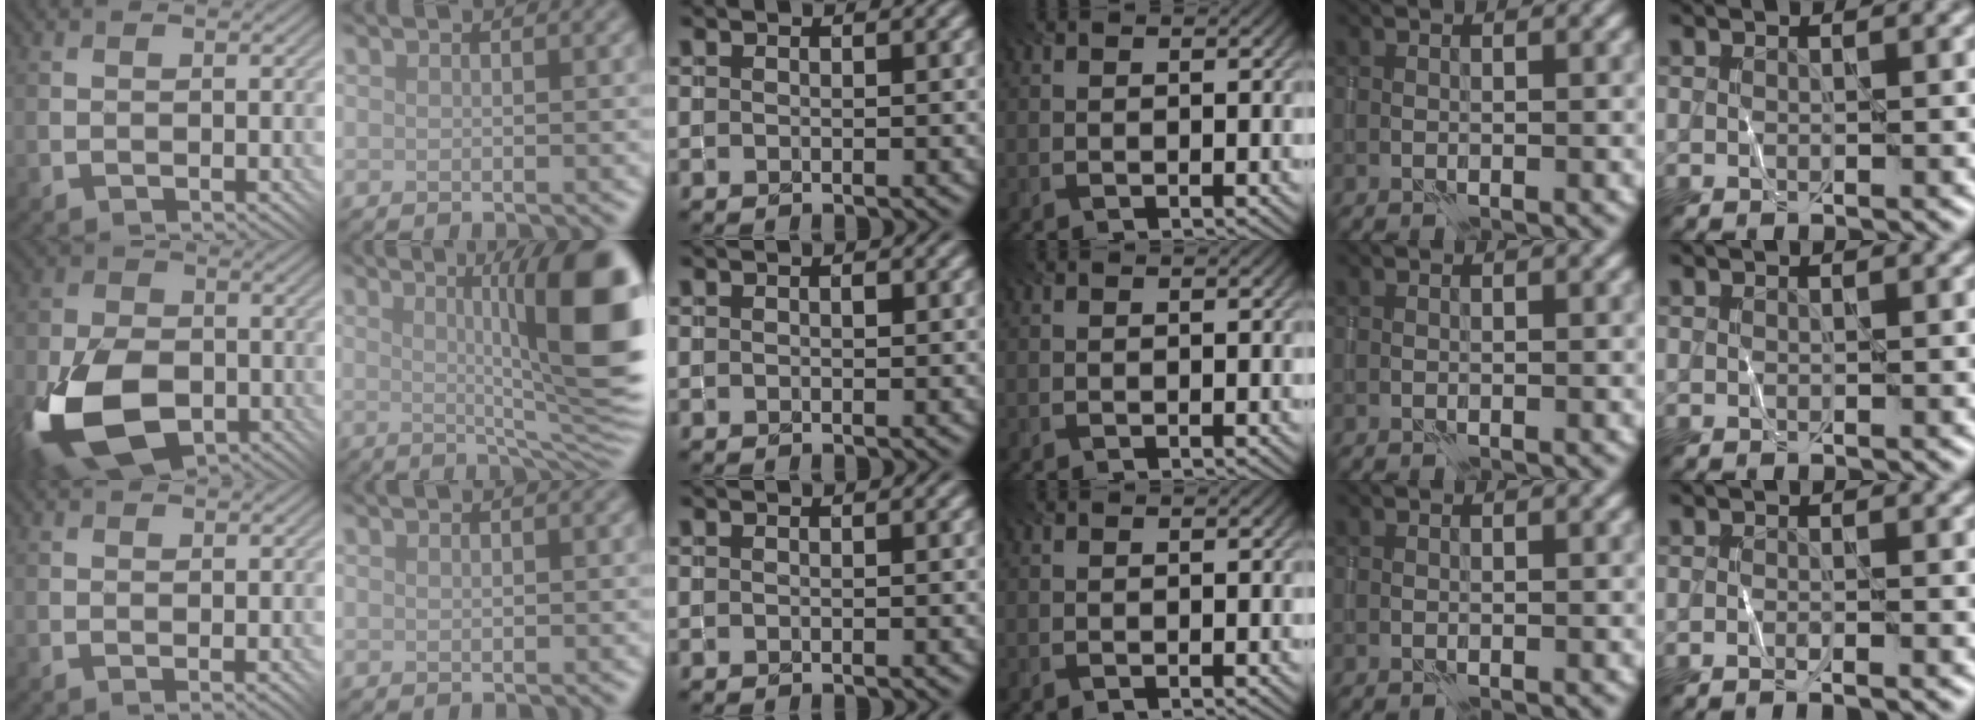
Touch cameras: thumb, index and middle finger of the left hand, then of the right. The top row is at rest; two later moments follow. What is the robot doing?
{"motion": "wrap", "object": "thread"}